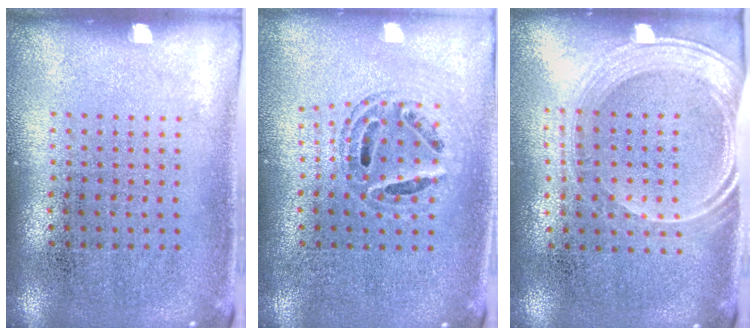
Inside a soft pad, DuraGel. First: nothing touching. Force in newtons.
{"total": 0.7, "press": 0.7, "slide": 0.2}
{"total": 2.0, "press": 1.7, "slide": 1.1}